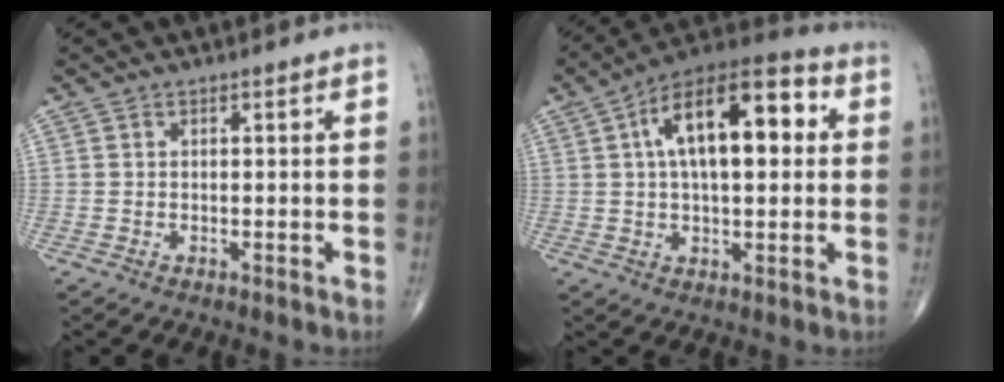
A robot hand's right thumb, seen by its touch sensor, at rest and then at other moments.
{"total": 18.2, "force": [3.8, 8.4, 15.6], "torque": [-0.229, 0.029, 0.050]}